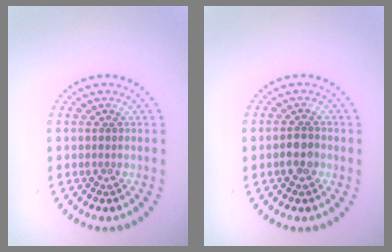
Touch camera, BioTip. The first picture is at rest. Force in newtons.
{"total": 1.9, "press": 1.8, "slide": 0.7}